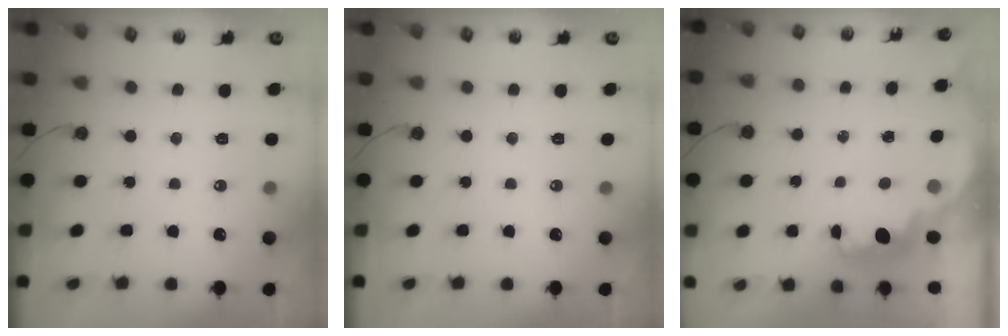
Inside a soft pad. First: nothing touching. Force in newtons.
{"total": 0.0}
{"total": 1.9, "press": 1.7, "slide": 0.7}